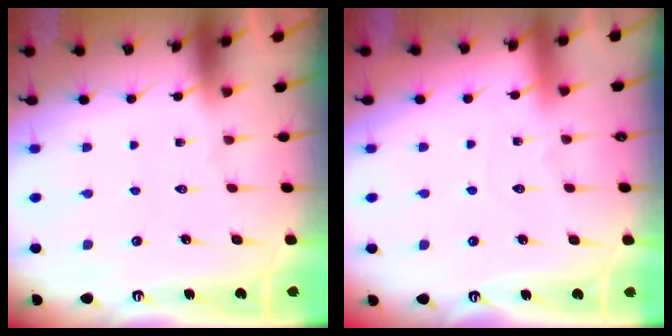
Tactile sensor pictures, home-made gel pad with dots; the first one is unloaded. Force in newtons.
{"total": 2.7, "press": 2.7, "slide": 0.3}